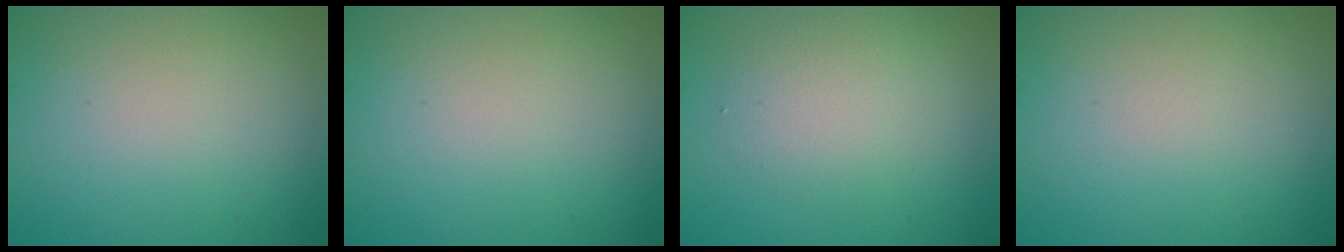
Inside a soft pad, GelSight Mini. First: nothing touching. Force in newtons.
{"total": 0.0}
{"total": 2.9, "press": 2.9, "slide": 0.2}
{"total": 0.0}